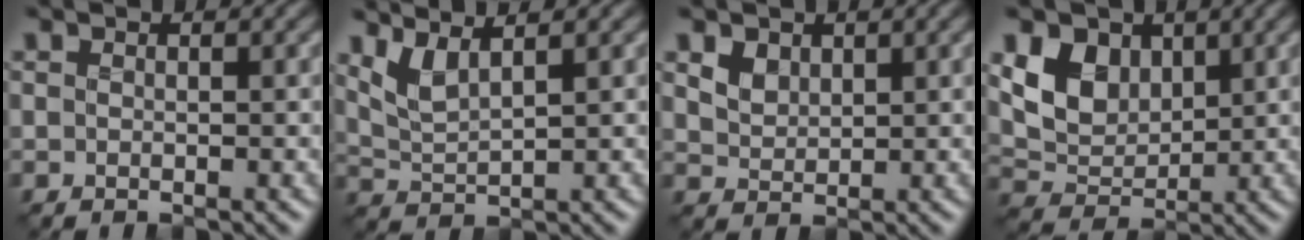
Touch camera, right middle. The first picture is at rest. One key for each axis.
{"total": 2.9, "fx": 1.9, "fy": 0.7, "fz": 2.1, "tx": -0.052, "ty": 0.000, "tz": 0.044}
{"total": 2.0, "fx": 1.0, "fy": 1.4, "fz": 0.9, "tx": -0.028, "ty": -0.006, "tz": 0.020}
{"total": 4.9, "fx": 1.7, "fy": 3.7, "fz": 2.7, "tx": -0.058, "ty": -0.008, "tz": 0.025}